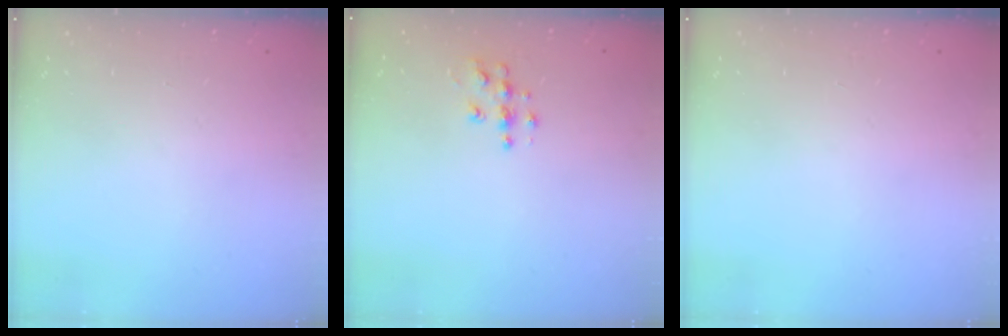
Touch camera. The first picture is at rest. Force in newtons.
{"total": 6.2, "press": 6.2, "slide": 0.2}
{"total": 0.0}